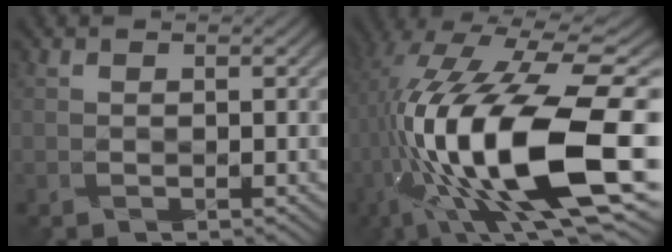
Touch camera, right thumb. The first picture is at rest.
{"total": 19.4, "force": [-3.5, 6.9, 17.8], "torque": [-0.336, 0.004, -0.064]}